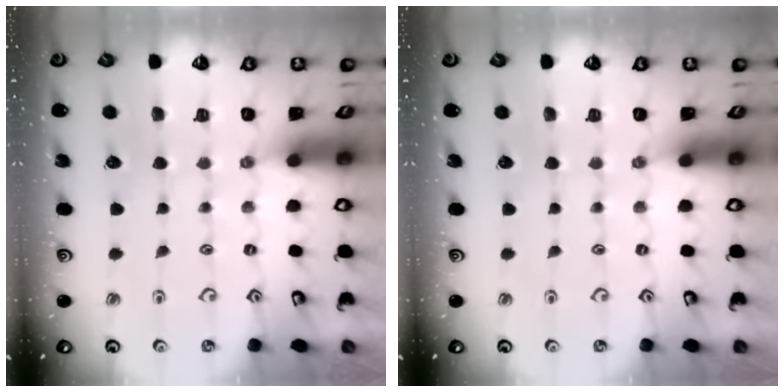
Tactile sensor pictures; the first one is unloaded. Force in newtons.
{"total": 0.0}